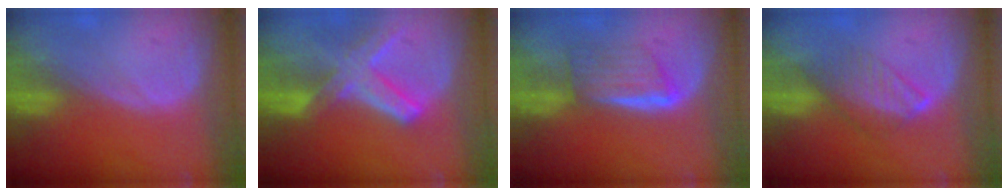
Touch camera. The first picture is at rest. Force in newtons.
{"total": 8.3, "press": 7.3, "slide": 4.0}
{"total": 5.9, "press": 5.1, "slide": 2.8}
{"total": 4.9, "press": 4.8, "slide": 0.8}